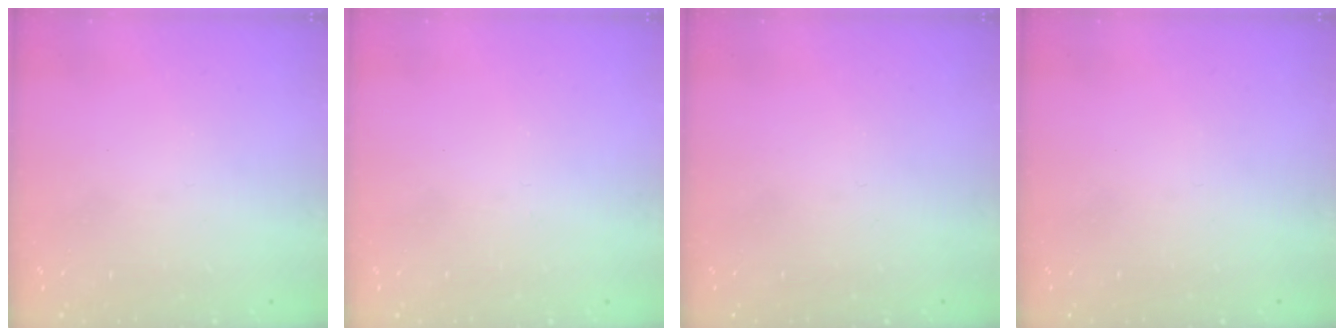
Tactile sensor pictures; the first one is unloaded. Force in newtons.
{"total": 2.2, "press": 2.2, "slide": 0.4}
{"total": 0.0}
{"total": 0.0}